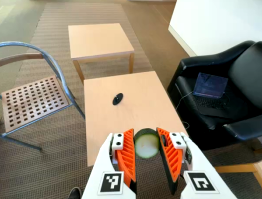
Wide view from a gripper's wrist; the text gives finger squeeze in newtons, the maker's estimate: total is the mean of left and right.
{"total": 12.4, "left": 12.9, "right": 11.9}